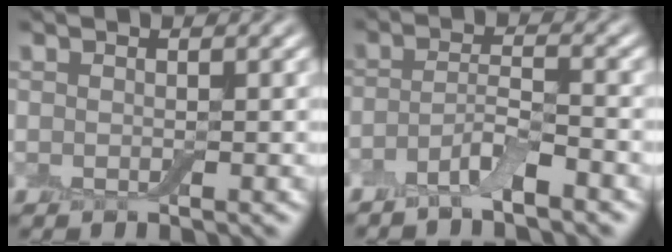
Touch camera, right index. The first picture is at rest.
{"total": 3.0, "force": [-2.3, 0.5, 1.9], "torque": [-0.037, 0.005, -0.053]}